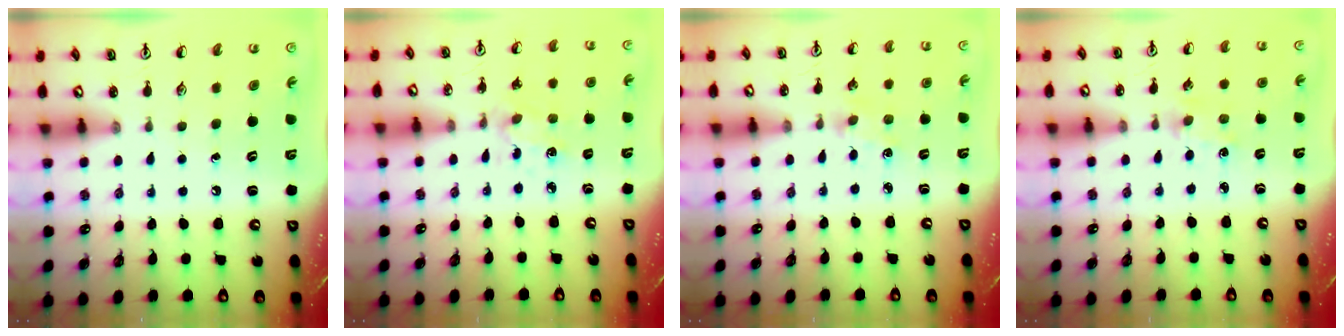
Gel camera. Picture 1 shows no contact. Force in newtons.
{"total": 2.2, "press": 2.2, "slide": 0.5}
{"total": 2.1, "press": 2.1, "slide": 0.3}
{"total": 1.9, "press": 1.8, "slide": 0.4}